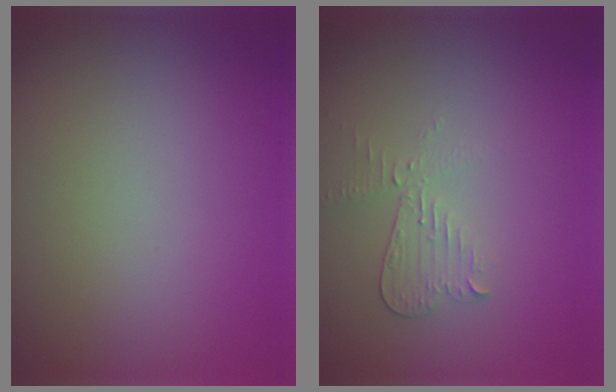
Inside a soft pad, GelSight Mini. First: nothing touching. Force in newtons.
{"total": 2.1, "press": 2.1, "slide": 0.2}